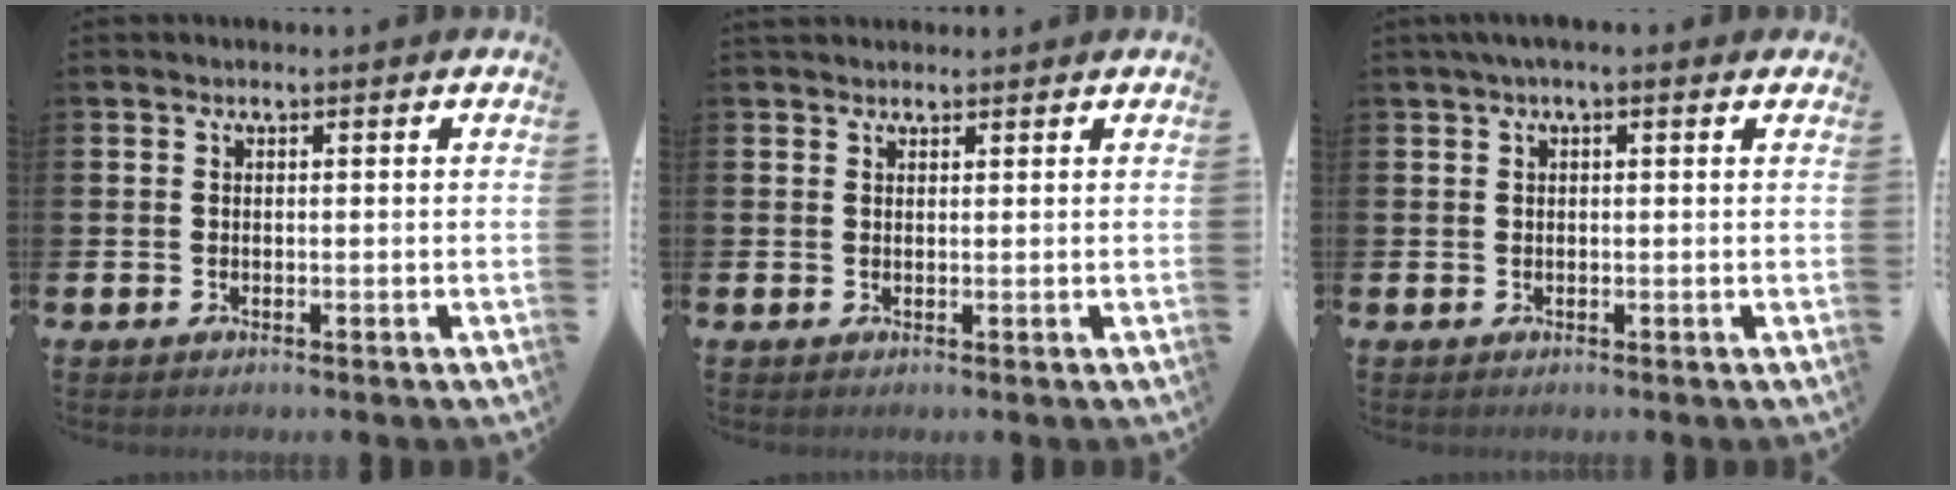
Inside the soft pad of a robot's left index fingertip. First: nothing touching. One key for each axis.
{"total": 1.3, "fx": 1.2, "fy": 0.4, "fz": 0.1, "tx": 0.016, "ty": -0.003, "tz": 0.019}
{"total": 1.3, "fx": 0.7, "fy": 0.2, "fz": 1.1, "tx": -0.009, "ty": -0.001, "tz": 0.009}